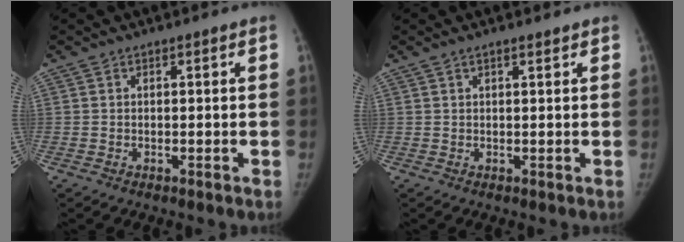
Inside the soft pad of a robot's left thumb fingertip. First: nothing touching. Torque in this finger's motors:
{"motor_torque": [0.47, -0.36, 0.54, -0.45, 0.12]}